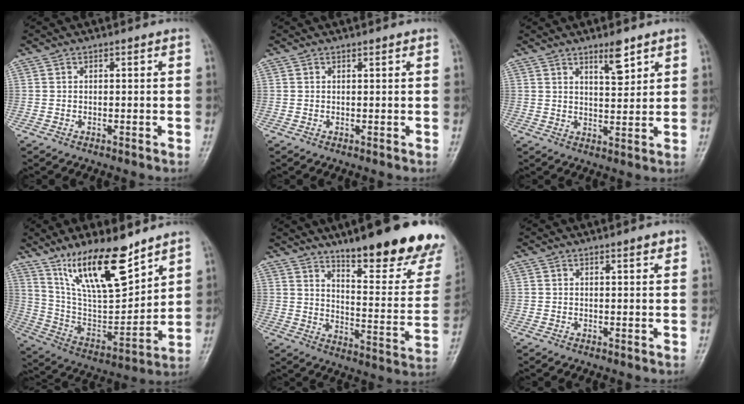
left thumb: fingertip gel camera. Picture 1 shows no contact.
{"total": 0.5, "force": [0.5, 0.1, 0.3], "torque": [-0.007, -0.003, 0.005]}
{"total": 5.2, "force": [3.4, 1.5, 3.6], "torque": [-0.047, -0.027, 0.058]}
{"total": 18.5, "force": [12.9, 5.4, 12.1], "torque": [-0.178, -0.072, 0.248]}
{"total": 23.9, "force": [16.8, 5.5, 16.1], "torque": [-0.184, -0.106, 0.238]}
{"total": 1.5, "force": [1.0, 0.3, 1.1], "torque": [-0.013, -0.005, 0.014]}